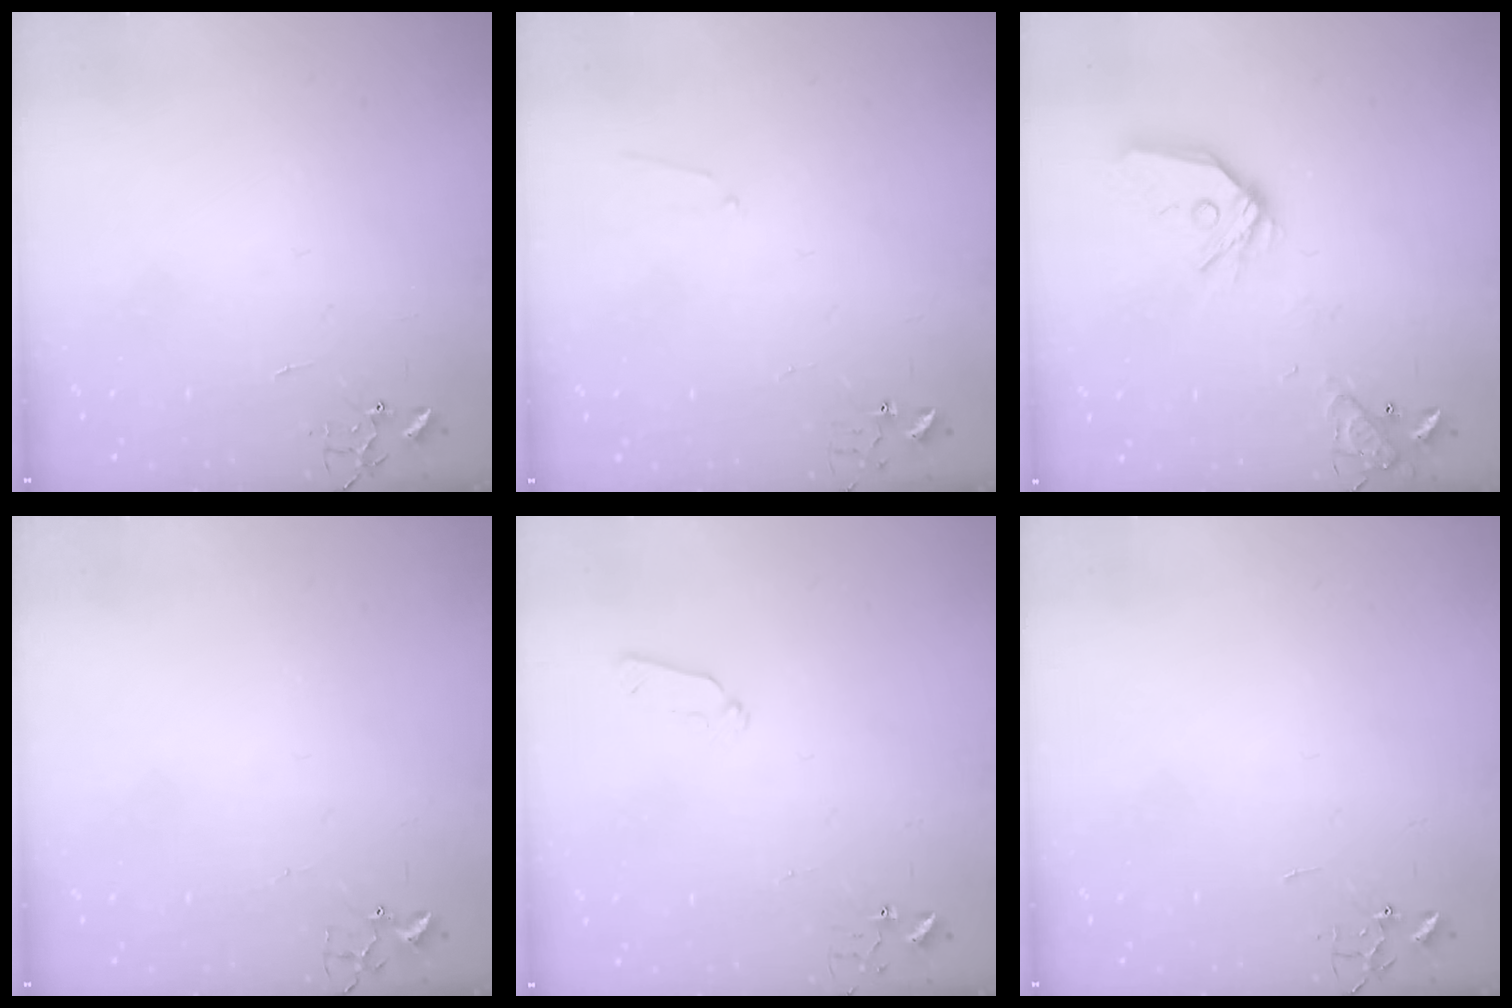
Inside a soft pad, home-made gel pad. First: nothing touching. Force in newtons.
{"total": 4.8, "press": 4.7, "slide": 0.6}
{"total": 17.1, "press": 16.9, "slide": 2.1}
{"total": 2.4, "press": 2.4, "slide": 0.3}
{"total": 5.3, "press": 5.3, "slide": 0.6}
{"total": 0.0}